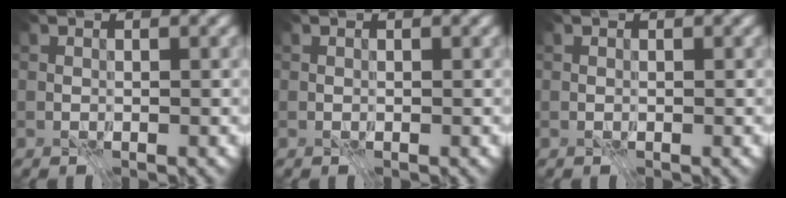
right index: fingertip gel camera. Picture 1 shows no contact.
{"total": 0.0}
{"total": 0.0}